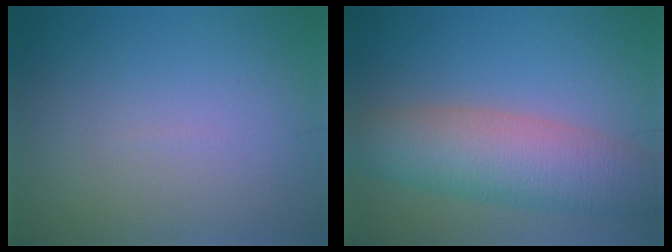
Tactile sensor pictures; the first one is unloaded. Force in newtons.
{"total": 7.5, "press": 7.5, "slide": 0.4}